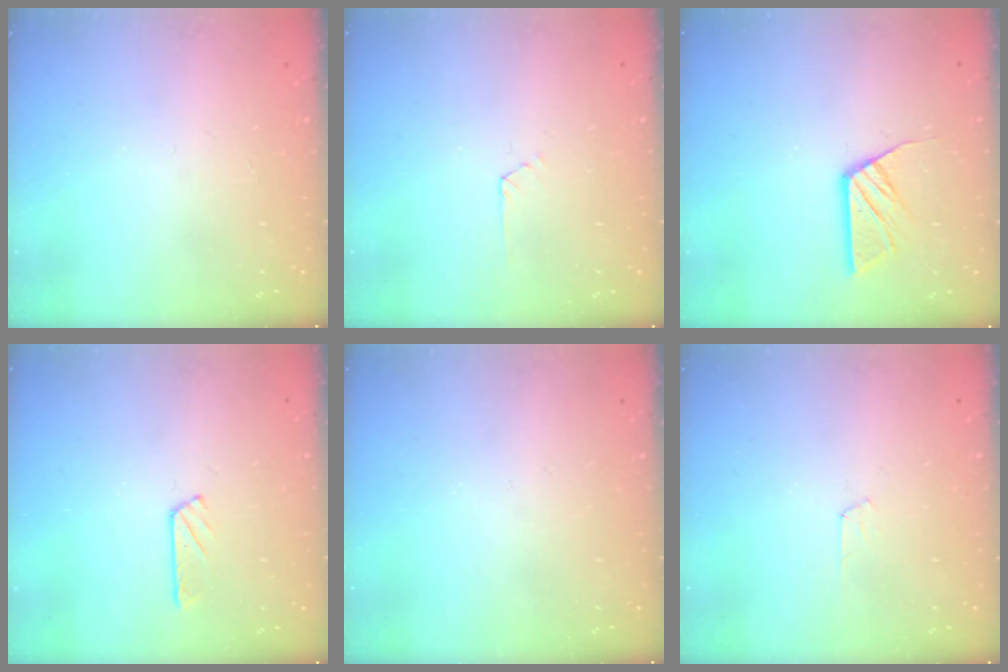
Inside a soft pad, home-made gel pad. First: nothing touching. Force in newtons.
{"total": 2.2, "press": 2.2, "slide": 0.3}
{"total": 6.9, "press": 6.9, "slide": 0.6}
{"total": 2.4, "press": 2.3, "slide": 0.3}
{"total": 0.0}
{"total": 3.5, "press": 3.4, "slide": 0.4}